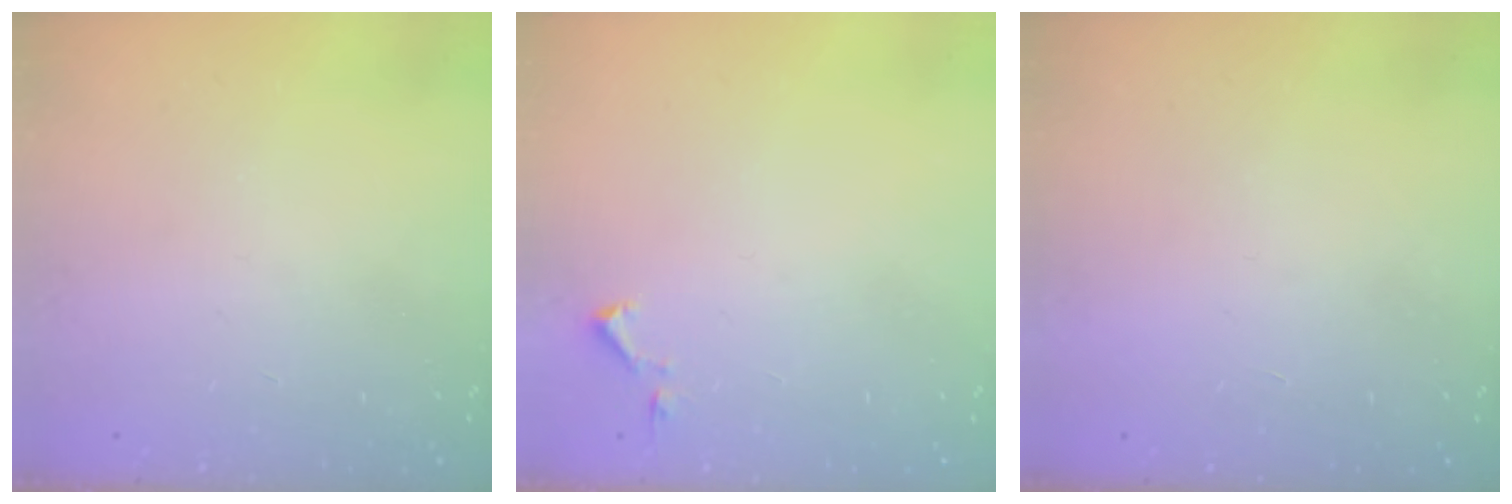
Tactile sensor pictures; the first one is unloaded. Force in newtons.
{"total": 3.5, "press": 3.4, "slide": 0.6}
{"total": 1.7, "press": 1.7, "slide": 0.1}